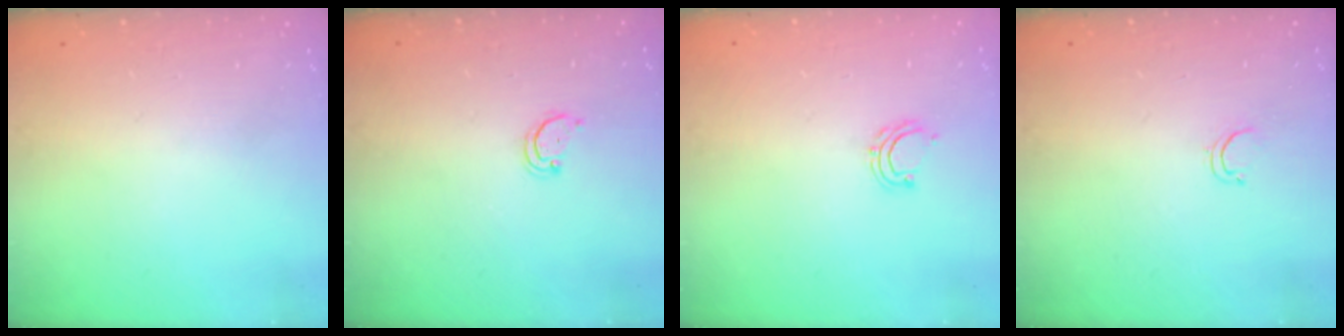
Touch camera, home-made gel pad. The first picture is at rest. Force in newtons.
{"total": 2.2, "press": 2.1, "slide": 0.4}
{"total": 5.1, "press": 5.1, "slide": 0.7}
{"total": 2.6, "press": 2.5, "slide": 0.4}